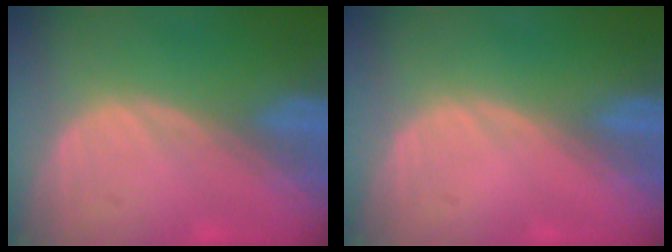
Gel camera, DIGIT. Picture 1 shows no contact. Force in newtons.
{"total": 0.0}